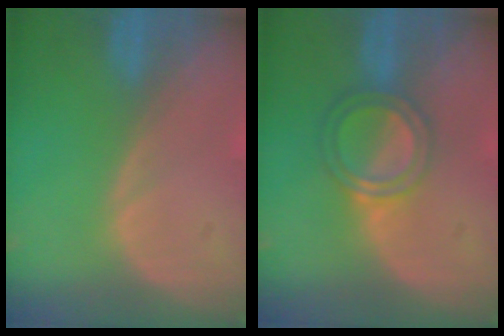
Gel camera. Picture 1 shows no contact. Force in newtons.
{"total": 5.1, "press": 4.6, "slide": 2.1}